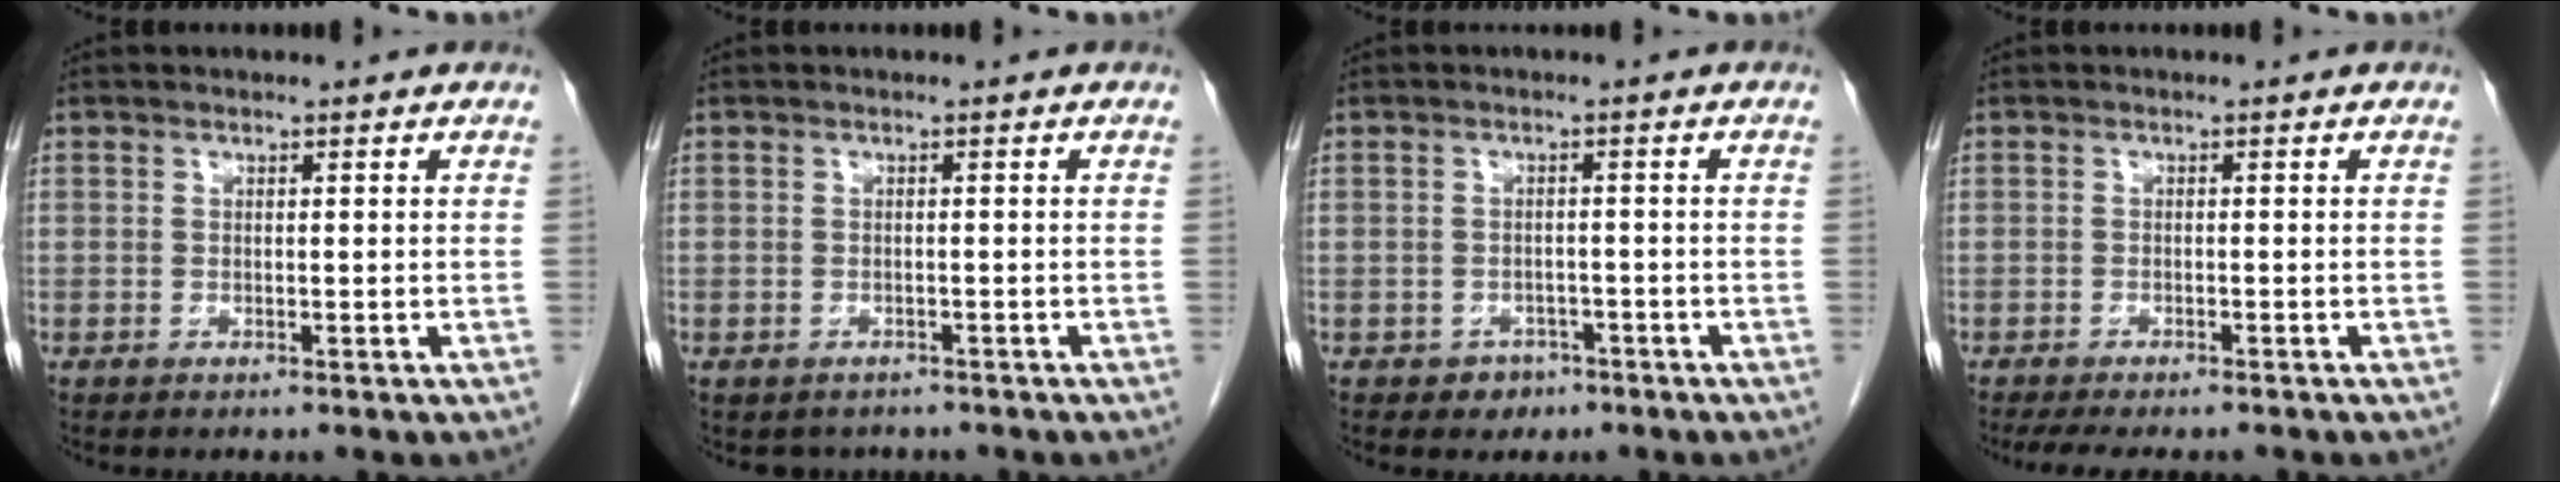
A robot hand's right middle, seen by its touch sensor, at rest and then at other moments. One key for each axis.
{"total": 2.3, "fx": -1.9, "fy": 1.3, "fz": 0.0, "tx": -0.004, "ty": 0.002, "tz": -0.028}
{"total": 2.4, "fx": -1.5, "fy": 1.9, "fz": 0.3, "tx": -0.005, "ty": 0.009, "tz": -0.016}
{"total": 7.9, "fx": -6.7, "fy": 1.9, "fz": 3.7, "tx": -0.049, "ty": -0.010, "tz": -0.095}